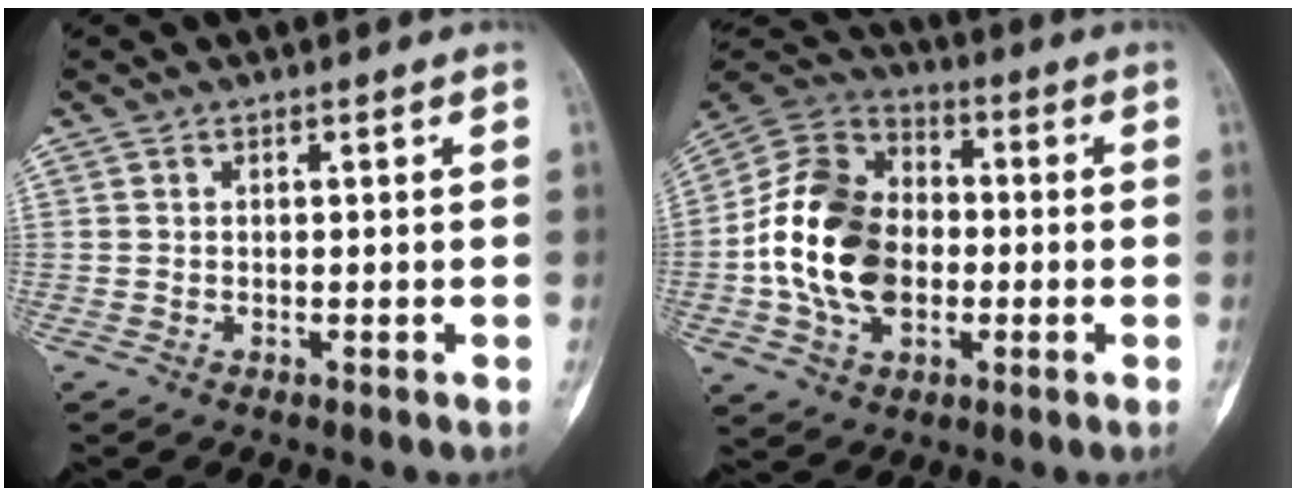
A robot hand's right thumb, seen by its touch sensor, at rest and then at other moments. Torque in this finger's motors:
{"motor_torque": [2.10, 1.67, 0.87, -1.39, 0.09]}